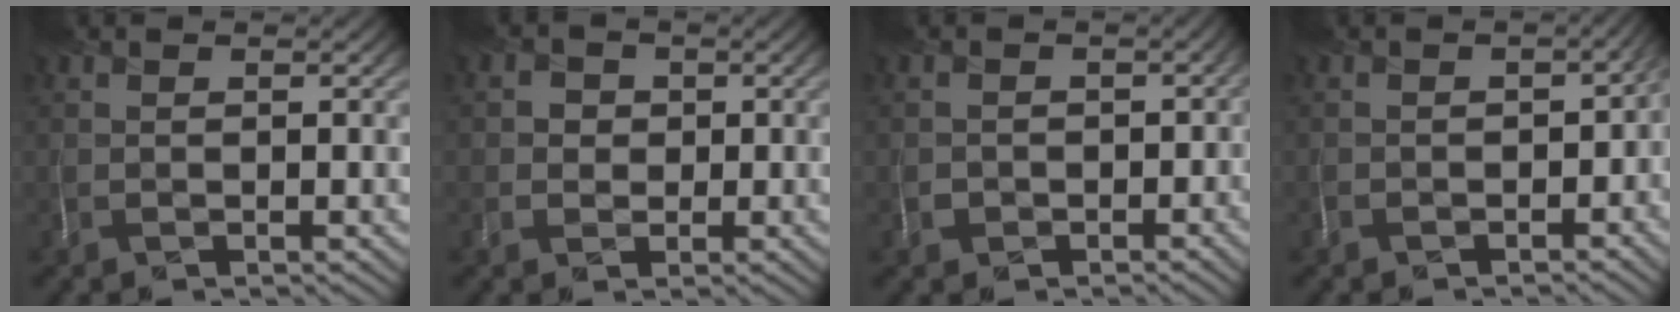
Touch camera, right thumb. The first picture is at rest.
{"total": 2.1, "force": [0.1, 2.1, -0.3], "torque": [0.010, -0.005, 0.004]}
{"total": 2.2, "force": [-1.1, 1.9, -0.3], "torque": [0.009, -0.011, -0.017]}
{"total": 2.3, "force": [-1.5, 1.5, 1.0], "torque": [-0.012, -0.015, -0.020]}